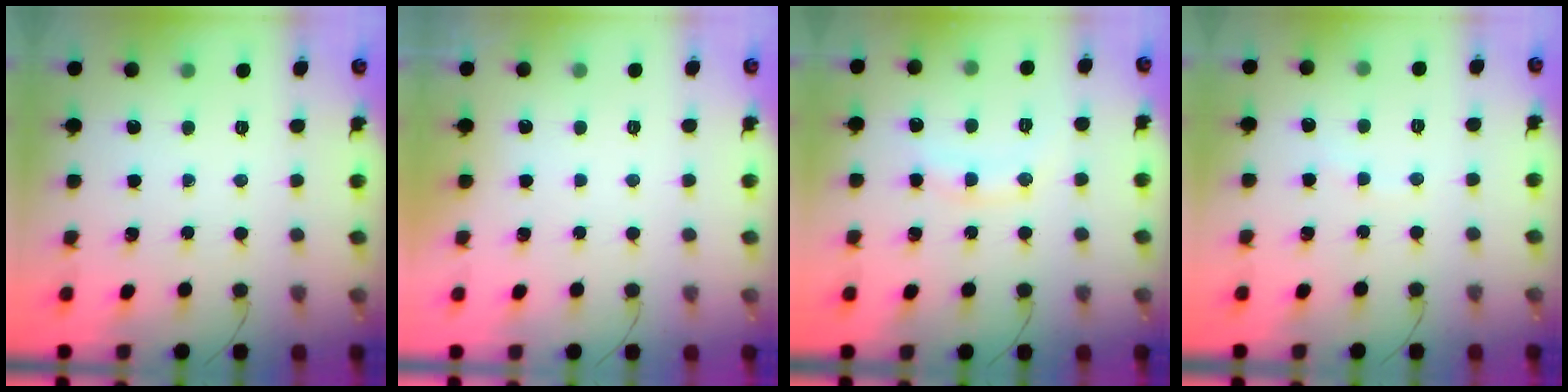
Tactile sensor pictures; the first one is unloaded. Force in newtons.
{"total": 3.0, "press": 3.0, "slide": 0.1}
{"total": 8.1, "press": 8.1, "slide": 0.9}
{"total": 3.8, "press": 3.7, "slide": 0.9}